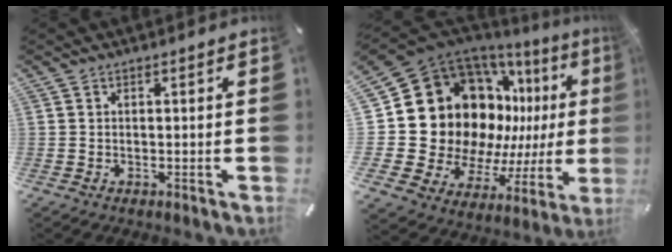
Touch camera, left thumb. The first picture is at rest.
{"total": 24.7, "force": [4.5, 19.7, 14.2], "torque": [-0.248, -0.080, 0.139]}